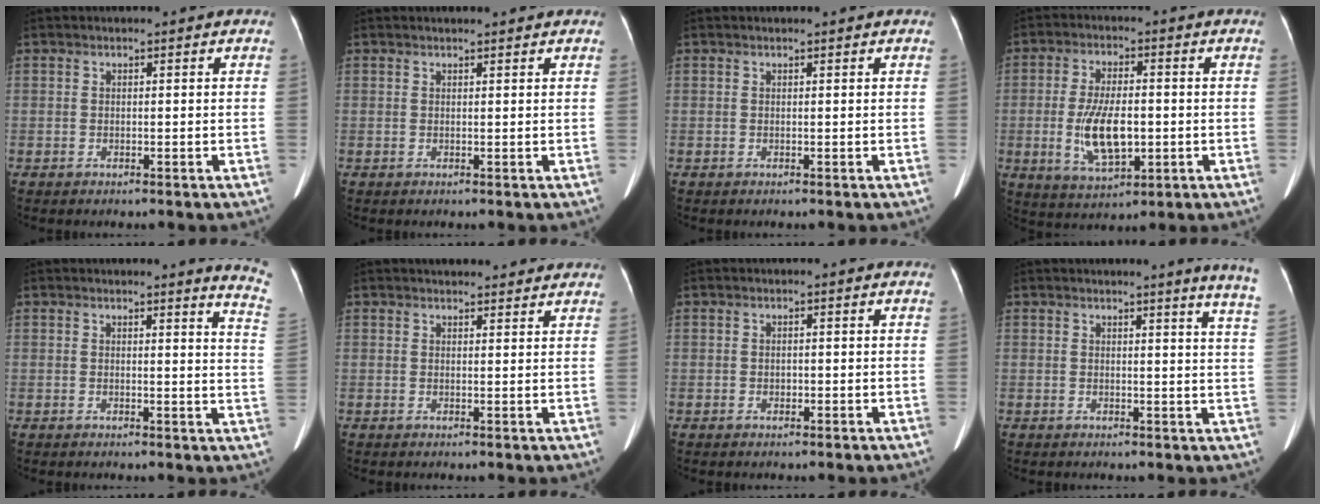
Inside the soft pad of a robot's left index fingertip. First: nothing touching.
{"total": 2.4, "force": [2.2, 0.2, 0.7], "torque": [-0.009, 0.014, 0.029]}
{"total": 0.6, "force": [0.5, 0.0, 0.2], "torque": [-0.004, 0.008, 0.009]}
{"total": 9.5, "force": [-1.4, 3.8, 8.5], "torque": [-0.174, -0.003, -0.017]}
{"total": 6.8, "force": [6.4, -0.7, 2.2], "torque": [-0.020, -0.068, 0.038]}
{"total": 7.6, "force": [6.9, 1.8, 2.4], "torque": [-0.026, 0.019, 0.081]}
{"total": 0.8, "force": [-0.2, 0.6, 0.5], "torque": [-0.008, 0.001, -0.003]}
{"total": 7.9, "force": [6.8, -1.3, 3.8], "torque": [-0.037, -0.051, 0.047]}